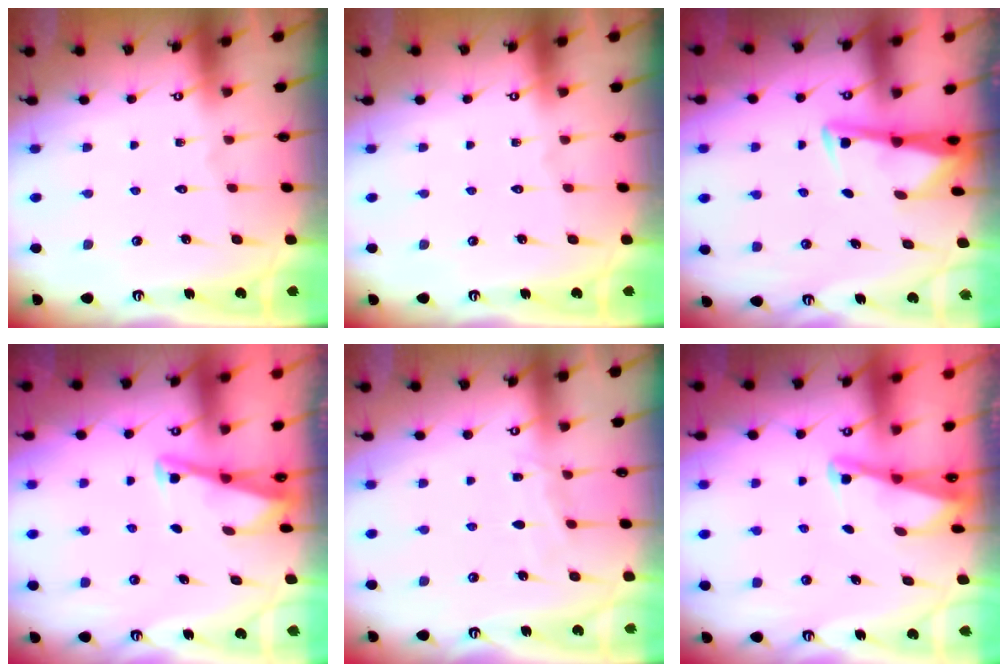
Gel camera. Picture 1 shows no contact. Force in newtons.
{"total": 0.0}
{"total": 3.0, "press": 2.9, "slide": 0.4}
{"total": 3.0, "press": 3.0, "slide": 0.3}
{"total": 5.3, "press": 5.3, "slide": 0.6}
{"total": 2.1, "press": 2.0, "slide": 0.3}